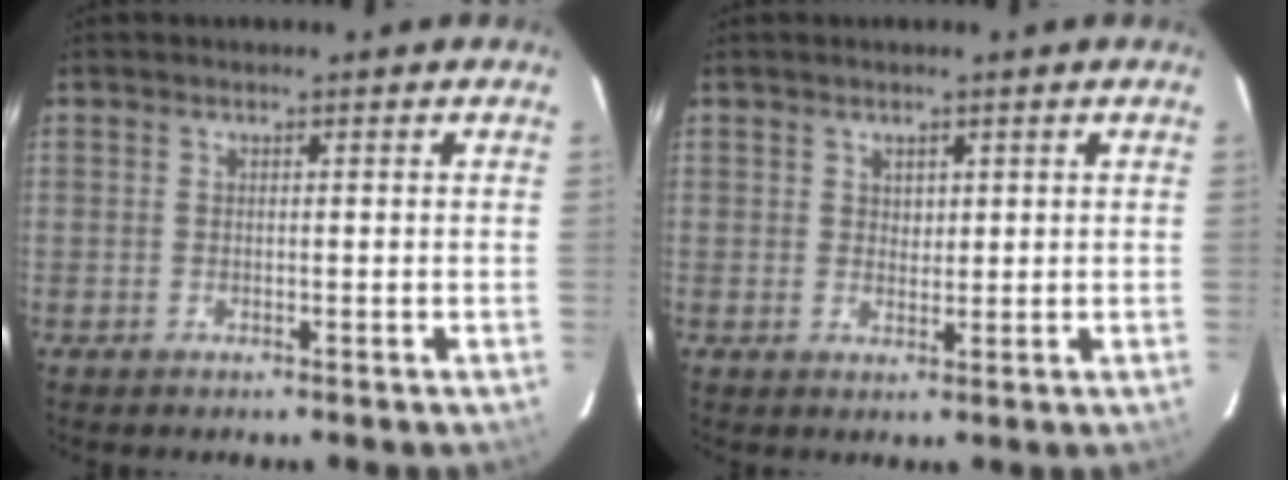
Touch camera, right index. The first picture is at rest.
{"total": 1.8, "force": [0.9, 1.4, 0.5], "torque": [-0.004, 0.004, 0.017]}